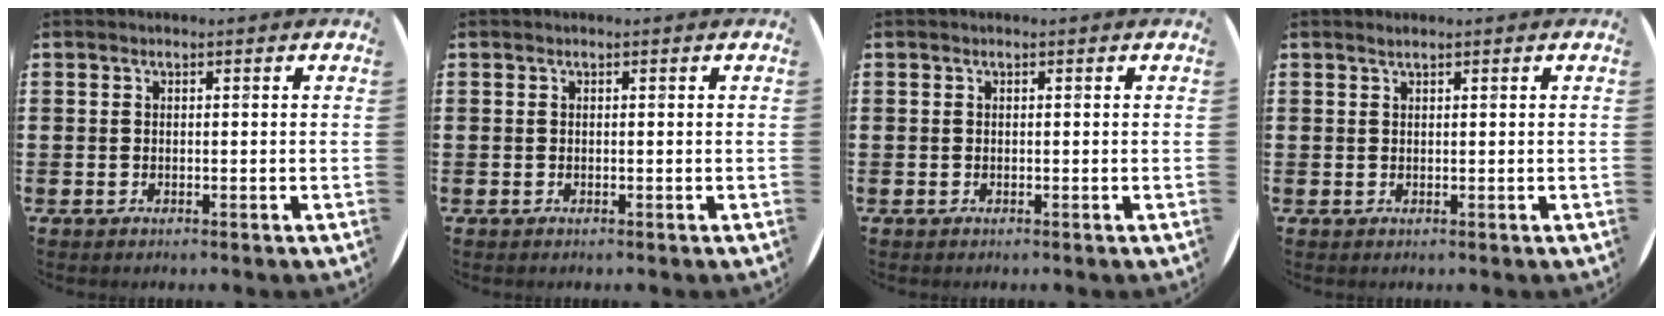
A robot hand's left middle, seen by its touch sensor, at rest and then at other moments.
{"total": 0.0}
{"total": 0.0}
{"total": 0.6, "force": [0.6, -0.1, 0.3], "torque": [-0.004, 0.000, 0.010]}